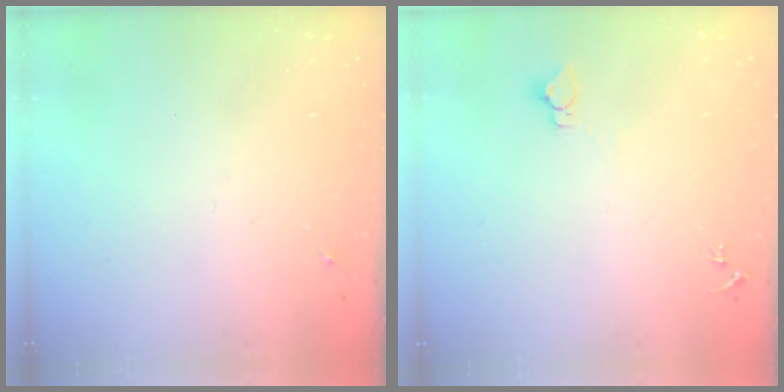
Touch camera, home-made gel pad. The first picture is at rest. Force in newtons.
{"total": 2.8, "press": 2.8, "slide": 0.2}